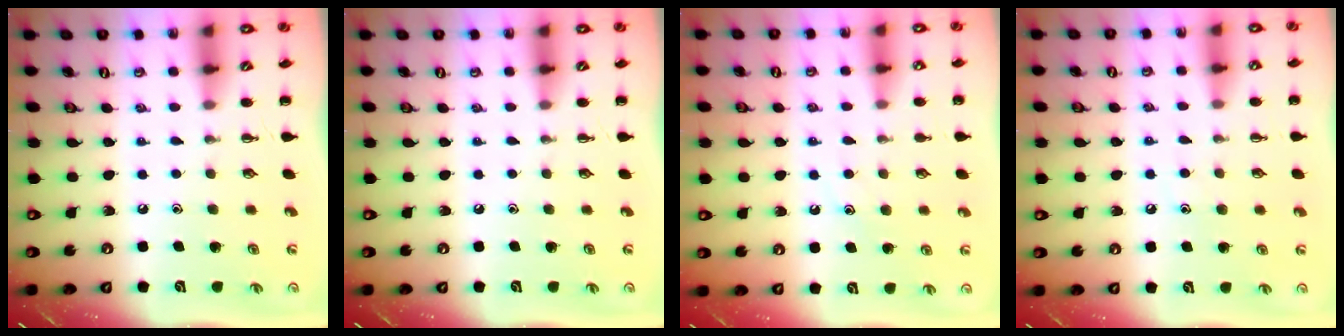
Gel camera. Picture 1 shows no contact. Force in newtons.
{"total": 0.0}
{"total": 8.7, "press": 8.6, "slide": 1.4}
{"total": 6.7, "press": 6.5, "slide": 1.4}